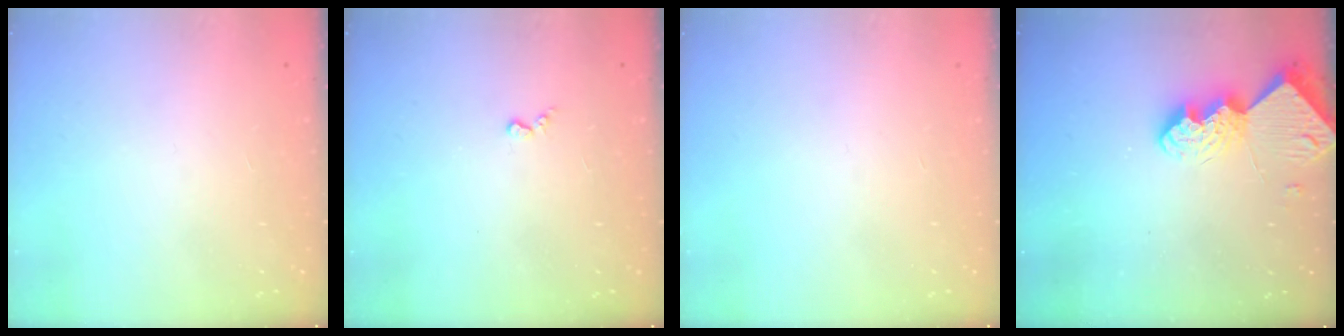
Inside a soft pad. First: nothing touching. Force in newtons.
{"total": 2.4, "press": 2.4, "slide": 0.4}
{"total": 0.0}
{"total": 9.7, "press": 9.7, "slide": 0.9}